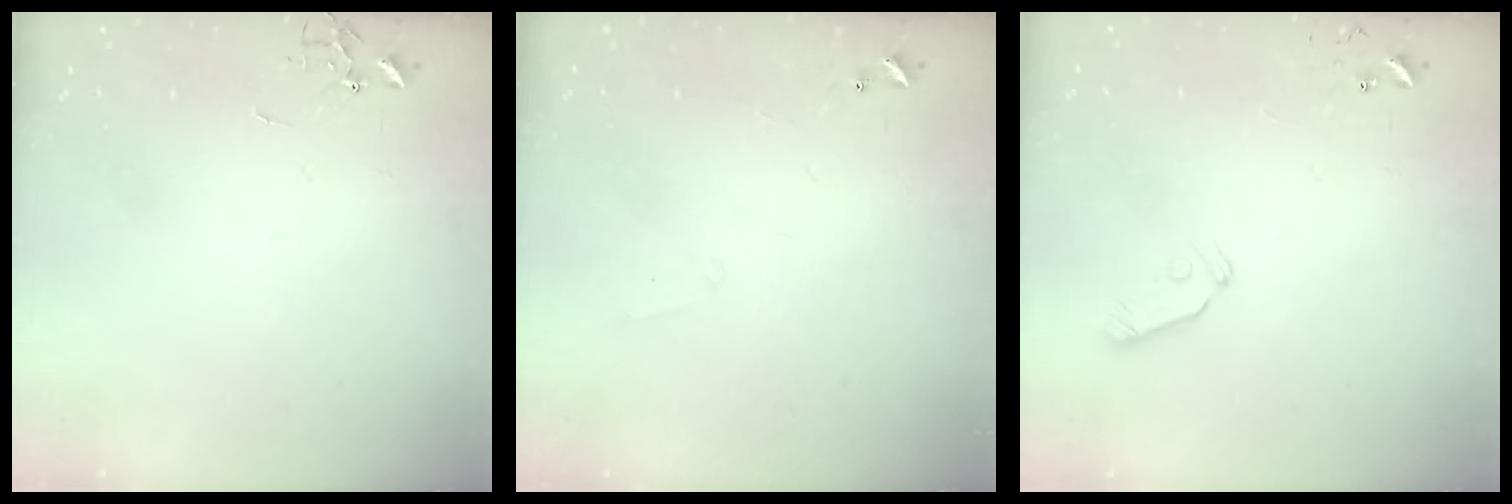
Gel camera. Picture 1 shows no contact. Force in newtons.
{"total": 5.0, "press": 5.0, "slide": 0.9}
{"total": 6.0, "press": 6.0, "slide": 0.7}